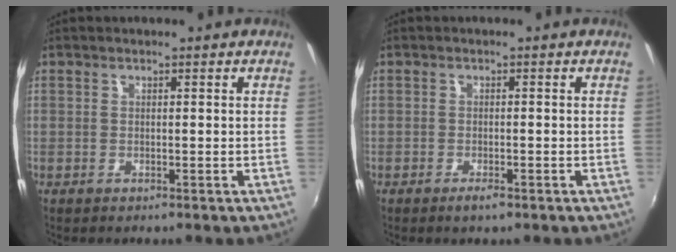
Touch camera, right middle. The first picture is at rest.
{"total": 1.7, "force": [-1.2, 0.4, 1.2], "torque": [-0.024, -0.003, -0.021]}